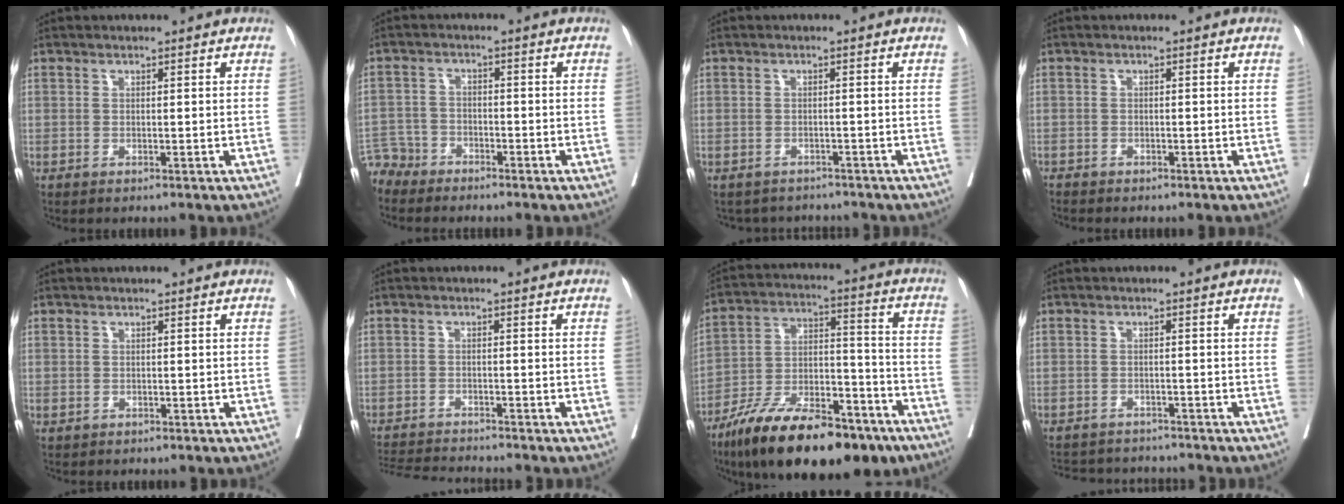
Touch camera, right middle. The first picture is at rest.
{"total": 5.2, "force": [-4.7, 2.0, -0.8], "torque": [0.017, -0.003, -0.094]}
{"total": 5.0, "force": [-4.8, 1.4, -0.2], "torque": [0.001, 0.005, -0.060]}
{"total": 1.4, "force": [-1.3, 0.5, 0.0], "torque": [-0.006, -0.002, -0.023]}
{"total": 0.8, "force": [-0.1, 0.8, 0.0], "torque": [0.002, 0.005, -0.002]}
{"total": 7.2, "force": [-7.0, -0.4, 1.6], "torque": [-0.028, -0.012, -0.117]}
{"total": 22.6, "force": [-15.9, 6.9, 14.5], "torque": [-0.226, 0.004, -0.266]}
{"total": 8.4, "force": [-8.0, 2.0, 1.5], "torque": [-0.031, 0.006, -0.105]}